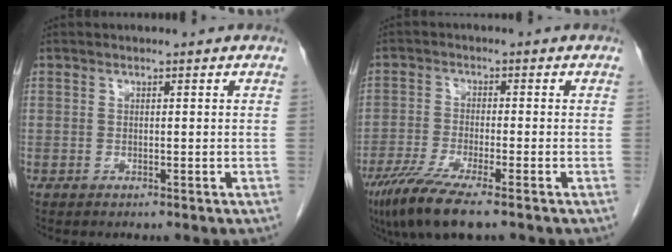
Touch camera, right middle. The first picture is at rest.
{"total": 8.2, "force": [-5.7, 0.5, 5.9], "torque": [-0.113, -0.023, -0.102]}